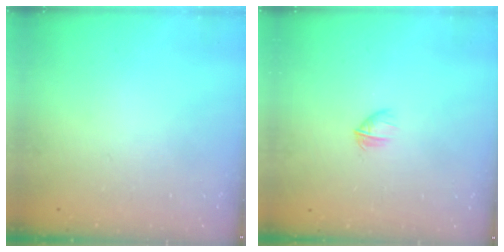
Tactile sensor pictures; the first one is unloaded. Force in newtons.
{"total": 2.8, "press": 2.6, "slide": 0.9}